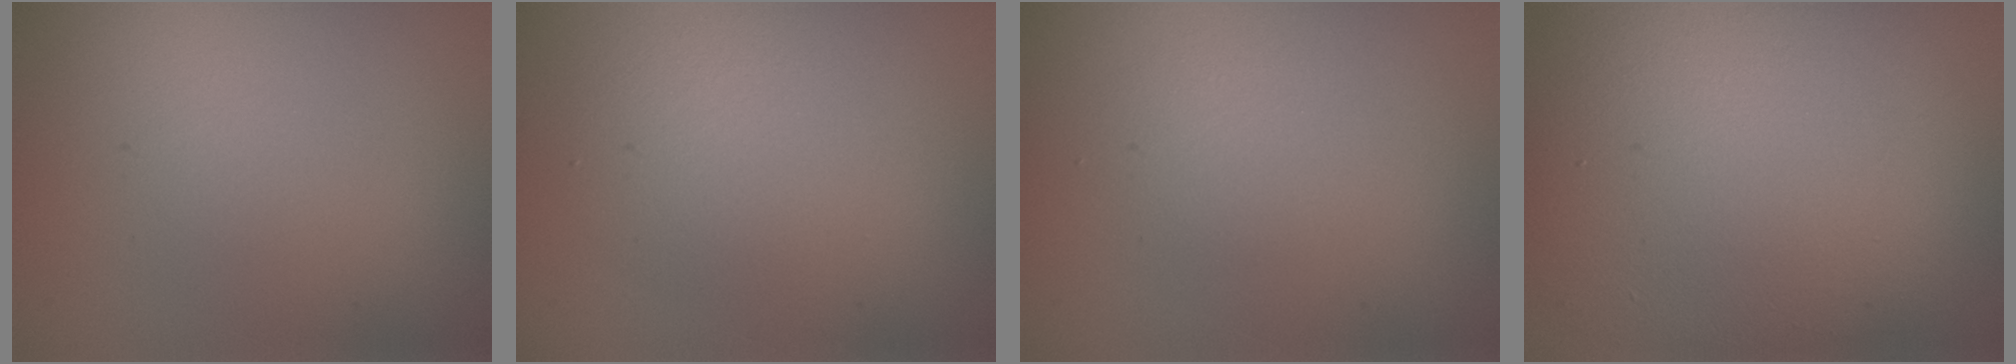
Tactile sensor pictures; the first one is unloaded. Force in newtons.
{"total": 2.9, "press": 2.9, "slide": 0.4}
{"total": 1.4, "press": 1.4, "slide": 0.1}
{"total": 13.9, "press": 13.9, "slide": 0.8}